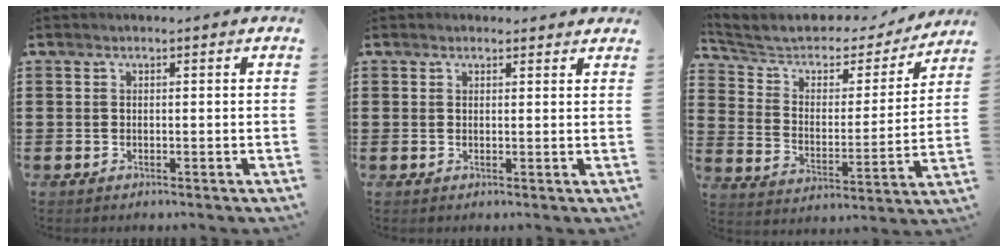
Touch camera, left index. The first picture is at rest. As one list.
[{"total": 1.3, "force": [1.2, 0.4, 0.3], "torque": [-0.008, 0.002, 0.023]}, {"total": 5.0, "force": [3.7, 2.7, 2.0], "torque": [-0.064, -0.024, 0.057]}]